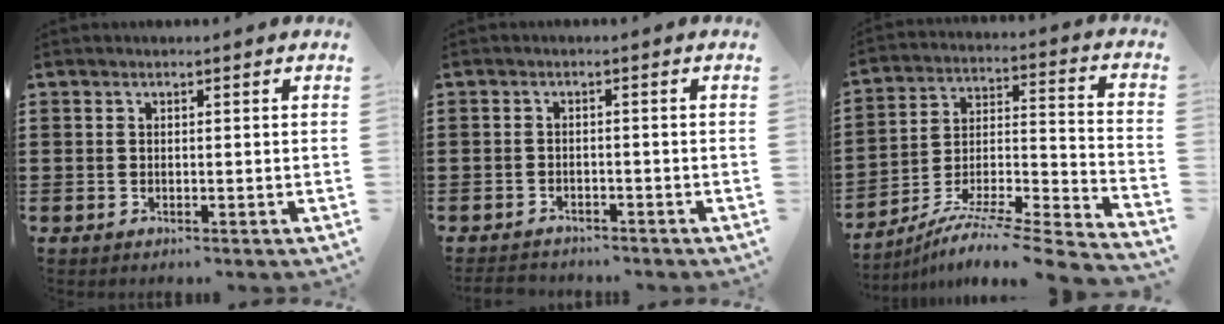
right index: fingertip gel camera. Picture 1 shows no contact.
{"total": 1.8, "force": [-1.7, 0.3, 0.0], "torque": [-0.007, 0.002, -0.038]}
{"total": 6.9, "force": [-5.8, 0.1, 3.7], "torque": [-0.060, -0.008, -0.120]}